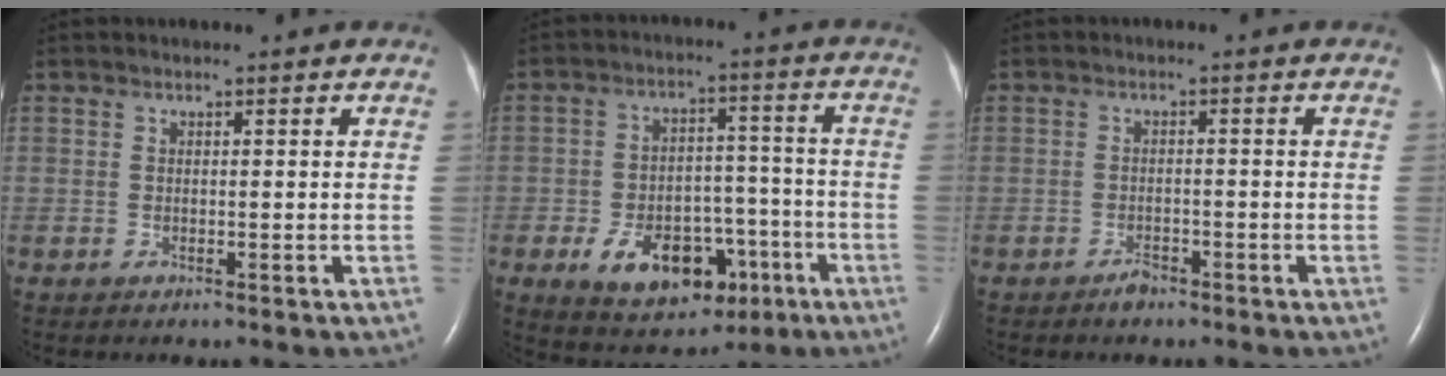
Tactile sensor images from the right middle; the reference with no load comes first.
{"total": 12.9, "force": [-5.9, 7.8, 8.4], "torque": [-0.130, 0.016, -0.079]}
{"total": 1.6, "force": [-1.4, 0.6, 0.5], "torque": [-0.013, 0.000, -0.022]}